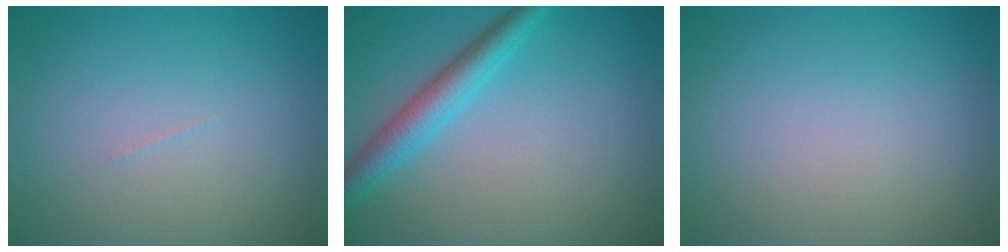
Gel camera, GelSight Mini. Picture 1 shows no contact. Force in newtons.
{"total": 3.6, "press": 3.6, "slide": 0.1}
{"total": 0.0}